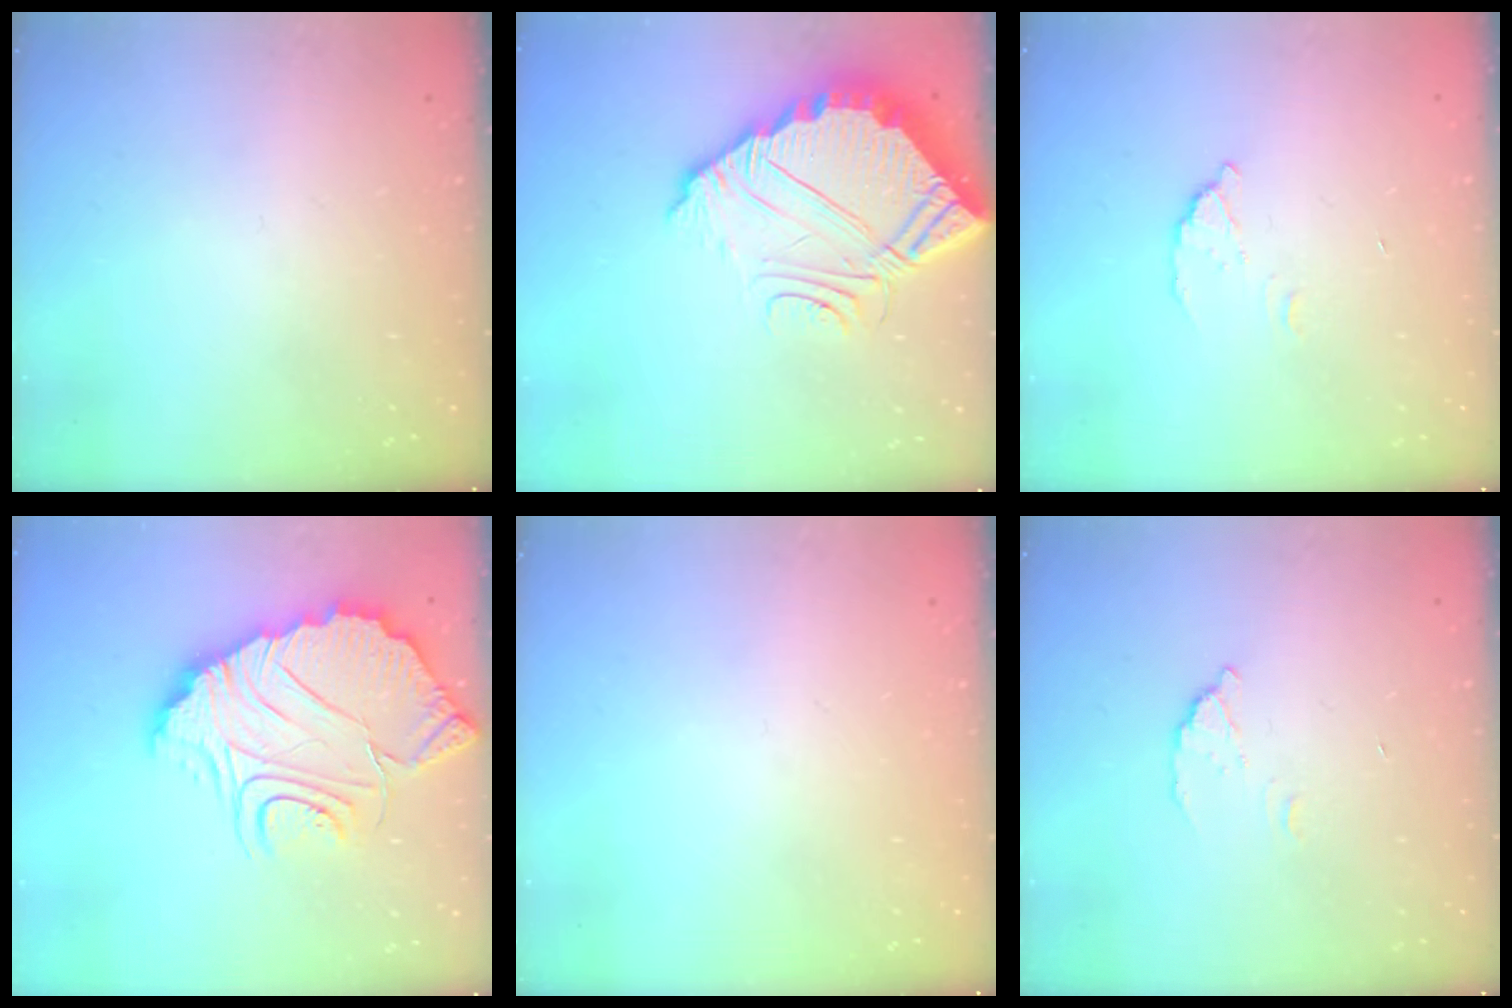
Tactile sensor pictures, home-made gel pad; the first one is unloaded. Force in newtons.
{"total": 10.6, "press": 10.6, "slide": 0.6}
{"total": 2.7, "press": 2.7, "slide": 0.1}
{"total": 16.6, "press": 16.5, "slide": 1.4}
{"total": 0.0}
{"total": 2.7, "press": 2.7, "slide": 0.1}